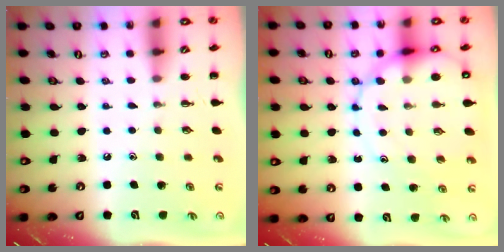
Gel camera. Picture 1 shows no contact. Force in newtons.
{"total": 13.6, "press": 13.1, "slide": 3.4}